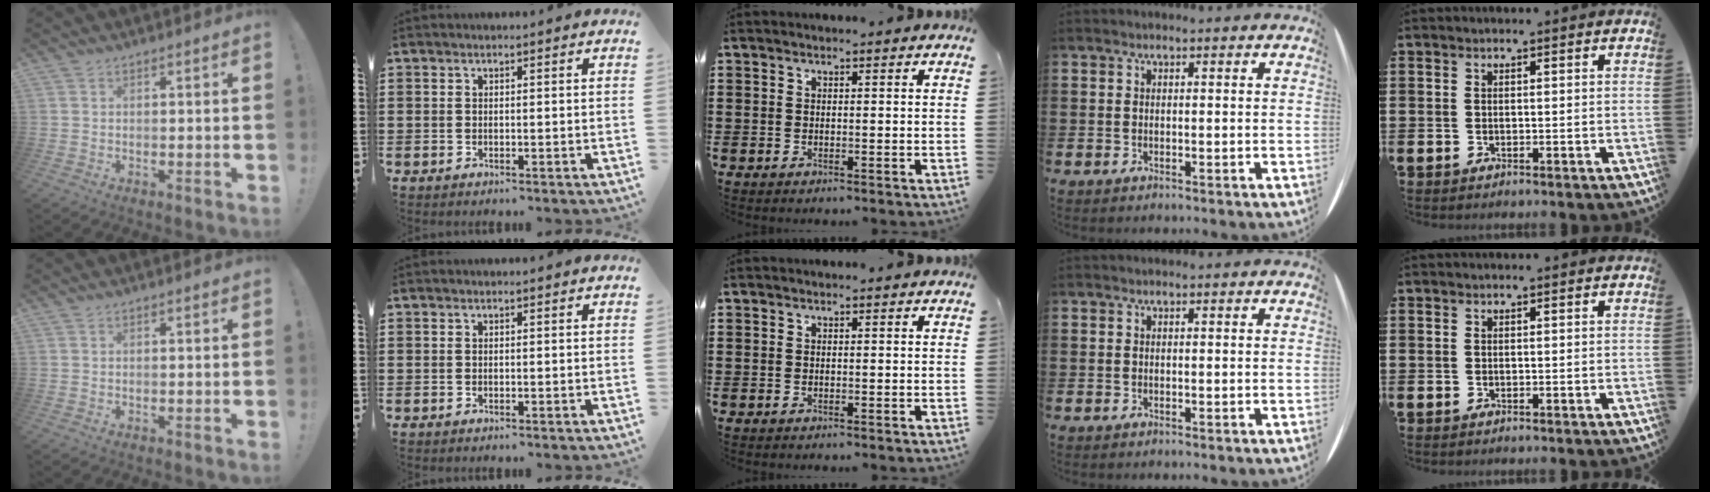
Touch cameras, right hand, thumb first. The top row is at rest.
{}